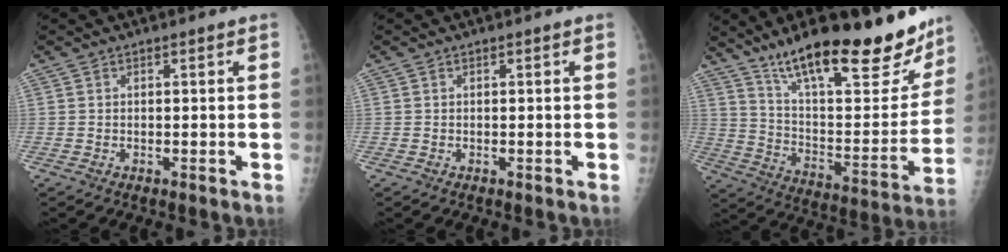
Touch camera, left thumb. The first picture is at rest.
{"total": 0.0}
{"total": 28.6, "force": [20.7, 8.3, 18.0], "torque": [-0.231, -0.086, 0.319]}